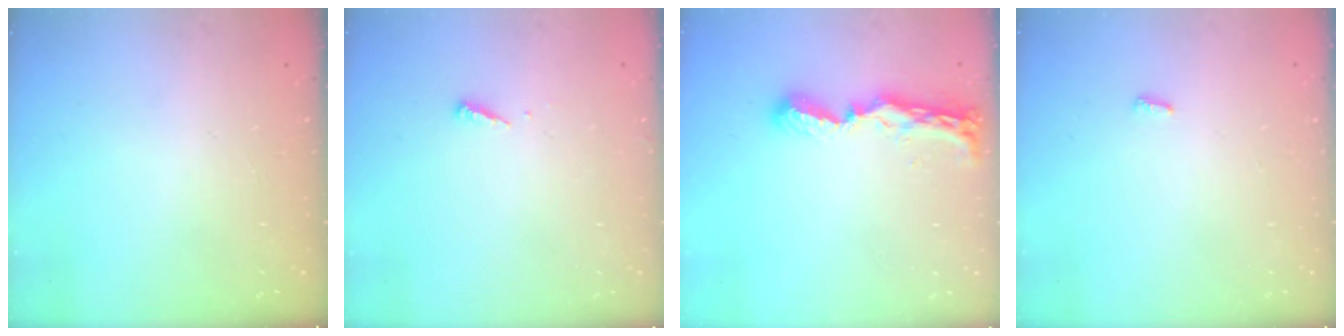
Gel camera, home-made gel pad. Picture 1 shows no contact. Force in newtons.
{"total": 3.5, "press": 3.5, "slide": 0.2}
{"total": 8.8, "press": 8.8, "slide": 0.3}
{"total": 2.8, "press": 2.8, "slide": 0.5}